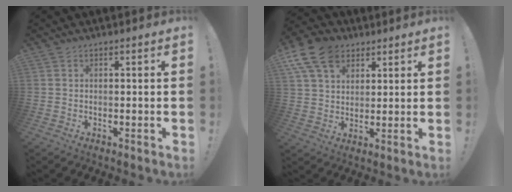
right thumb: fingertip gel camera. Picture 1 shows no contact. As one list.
[{"total": 13.7, "force": [6.9, 9.5, 7.1], "torque": [-0.120, -0.031, 0.136]}]